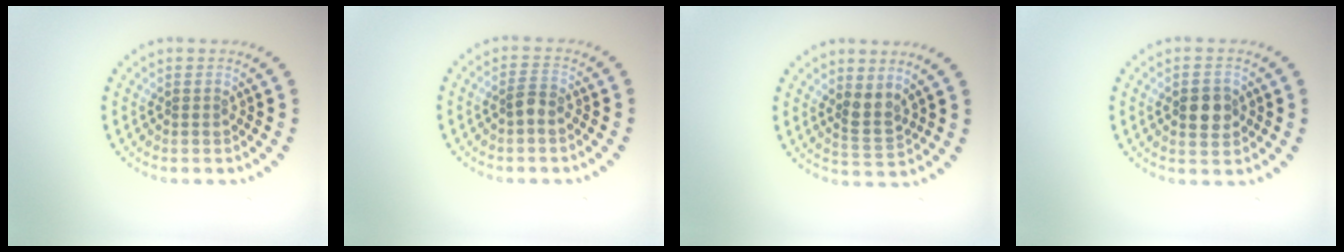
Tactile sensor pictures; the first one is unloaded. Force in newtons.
{"total": 1.5, "press": 1.3, "slide": 0.6}
{"total": 2.1, "press": 1.8, "slide": 1.1}
{"total": 2.7, "press": 2.7, "slide": 0.1}